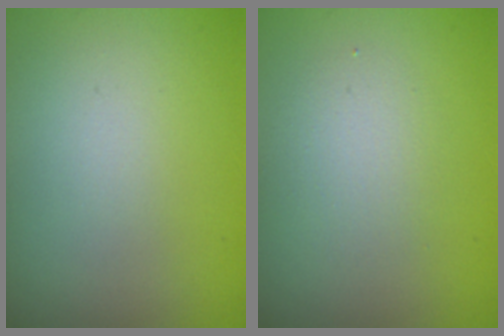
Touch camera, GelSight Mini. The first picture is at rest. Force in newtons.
{"total": 2.3, "press": 2.3, "slide": 0.2}